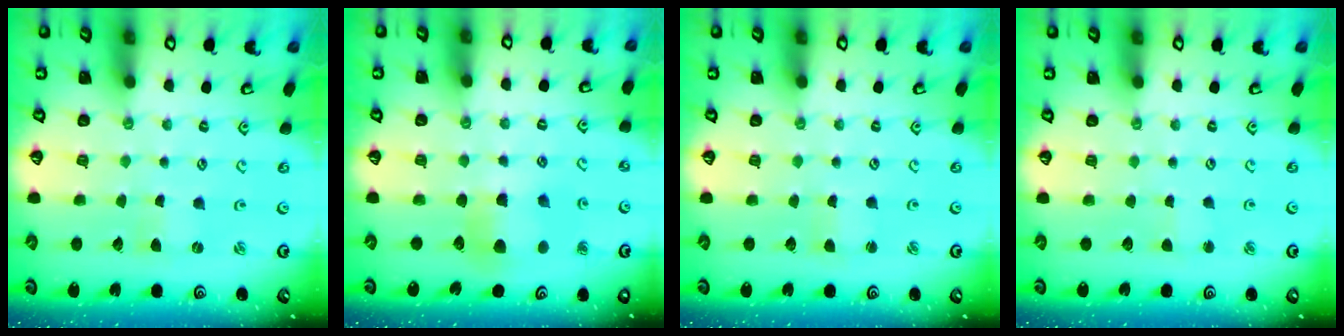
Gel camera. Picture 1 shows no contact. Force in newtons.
{"total": 6.5, "press": 6.5, "slide": 0.5}
{"total": 1.2, "press": 1.2, "slide": 0.2}
{"total": 1.9, "press": 1.9, "slide": 0.2}